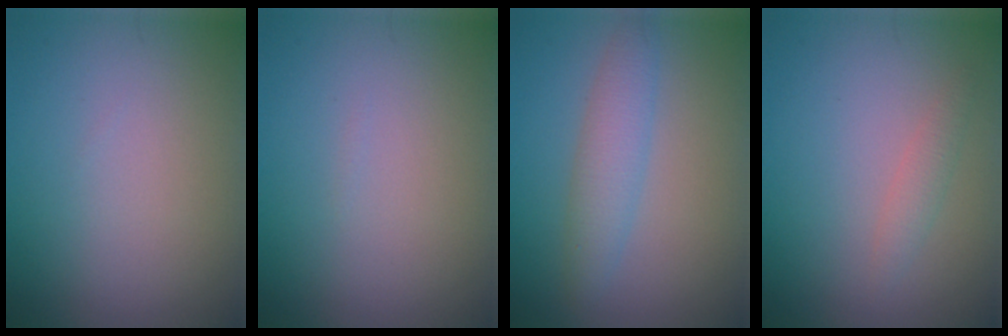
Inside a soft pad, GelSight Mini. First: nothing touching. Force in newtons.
{"total": 0.0}
{"total": 3.0, "press": 3.0, "slide": 0.1}
{"total": 1.2, "press": 1.2, "slide": 0.0}